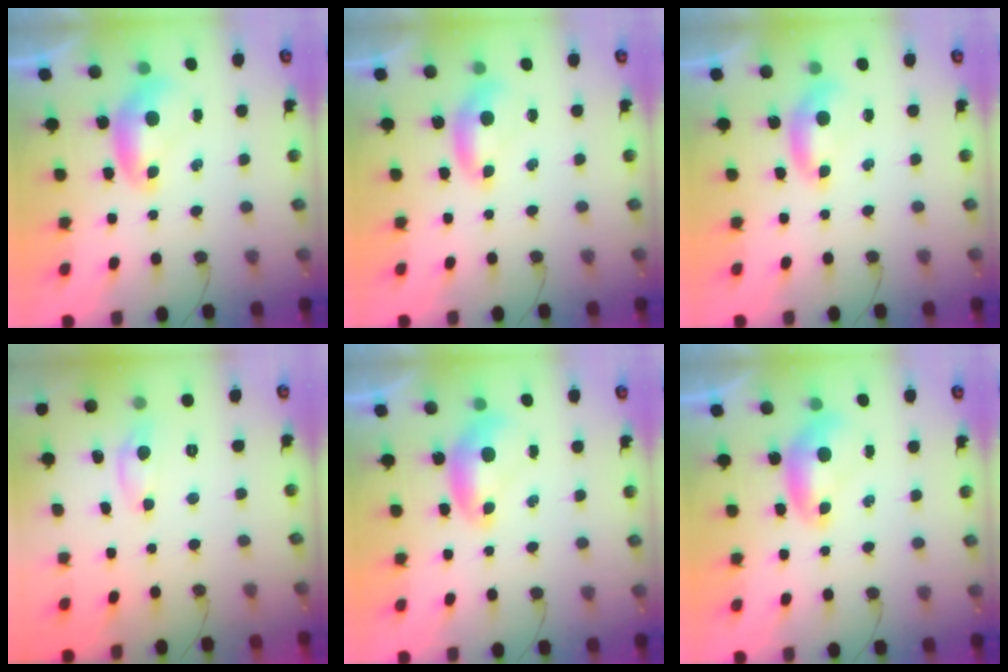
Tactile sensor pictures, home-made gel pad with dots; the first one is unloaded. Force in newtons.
{"total": 0.9, "press": 0.7, "slide": 0.6}
{"total": 0.9, "press": 0.7, "slide": 0.6}
{"total": 1.1, "press": 1.0, "slide": 0.2}
{"total": 0.0}
{"total": 0.0}